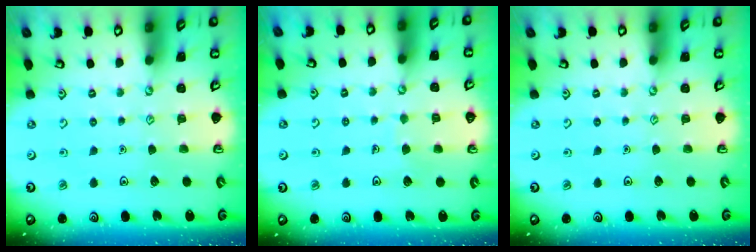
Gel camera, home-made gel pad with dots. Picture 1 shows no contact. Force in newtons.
{"total": 3.5, "press": 3.5, "slide": 0.2}
{"total": 0.0}